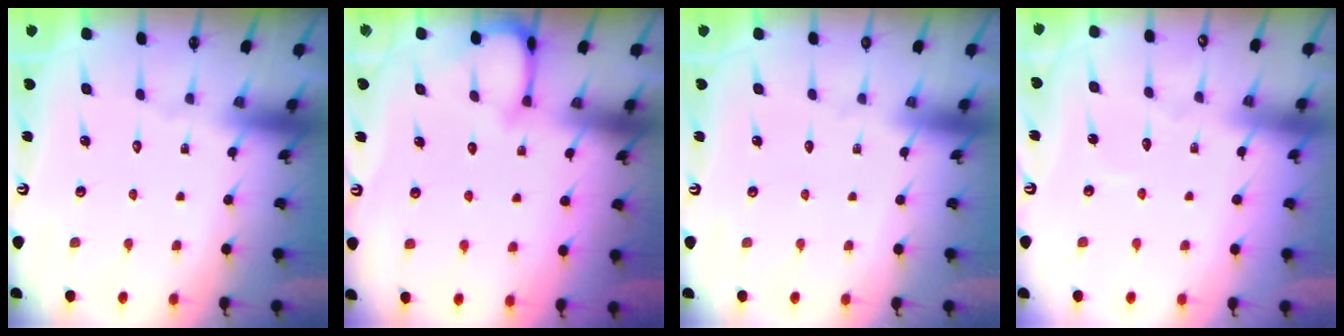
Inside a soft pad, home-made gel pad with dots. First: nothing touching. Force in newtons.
{"total": 4.1, "press": 4.0, "slide": 0.5}
{"total": 0.0}
{"total": 2.5, "press": 2.4, "slide": 0.3}